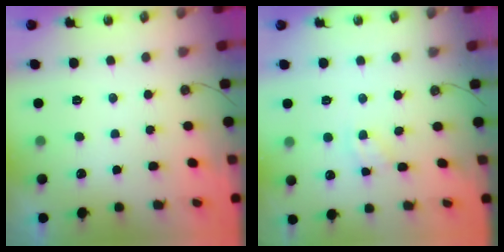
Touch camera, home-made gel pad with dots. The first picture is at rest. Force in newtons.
{"total": 2.7, "press": 2.7, "slide": 0.3}